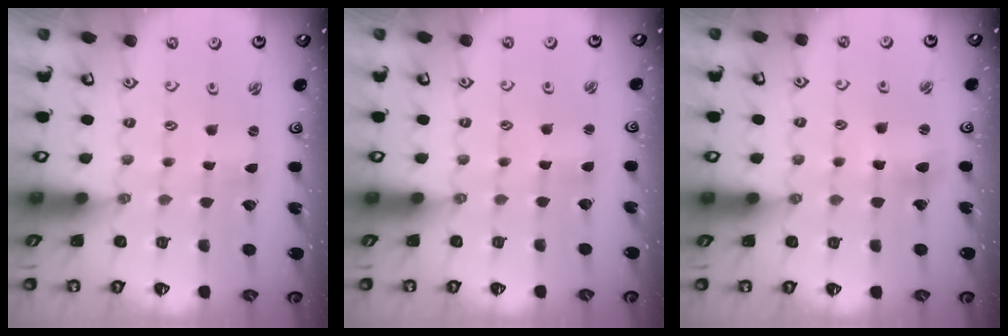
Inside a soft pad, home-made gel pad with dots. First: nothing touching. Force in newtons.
{"total": 1.5, "press": 1.5, "slide": 0.2}
{"total": 7.4, "press": 7.3, "slide": 1.1}